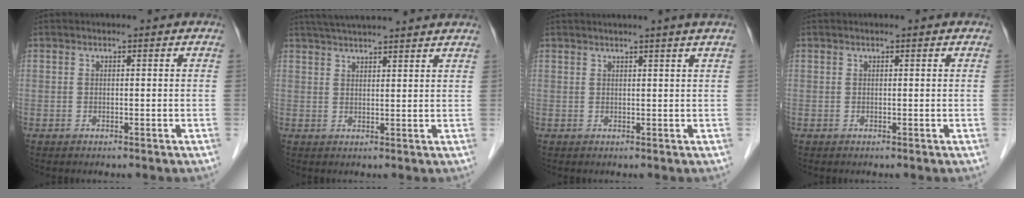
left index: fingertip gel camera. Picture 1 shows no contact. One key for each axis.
{"total": 12.1, "fx": 10.9, "fy": 0.2, "fz": 5.2, "tx": -0.087, "ty": 0.035, "tz": 0.147}
{"total": 2.7, "fx": 2.2, "fy": -1.0, "fz": 1.3, "tx": -0.024, "ty": 0.000, "tz": 0.031}
{"total": 0.0}